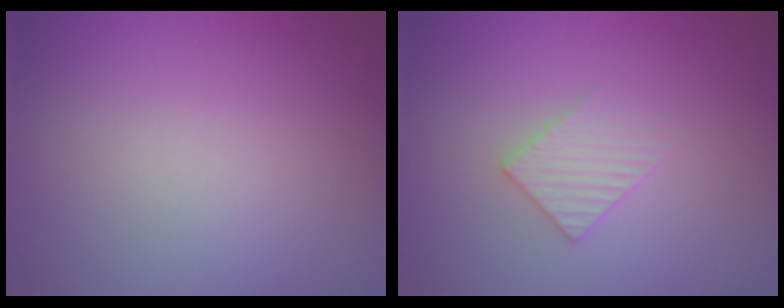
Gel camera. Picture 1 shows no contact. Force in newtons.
{"total": 2.1, "press": 2.0, "slide": 0.3}